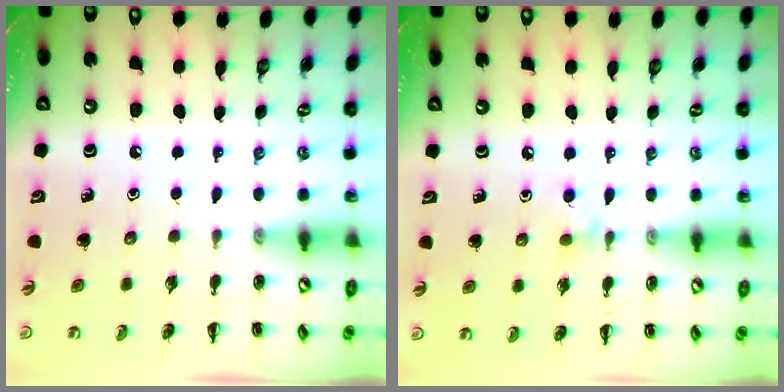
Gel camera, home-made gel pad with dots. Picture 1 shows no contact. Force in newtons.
{"total": 4.2, "press": 3.9, "slide": 1.5}